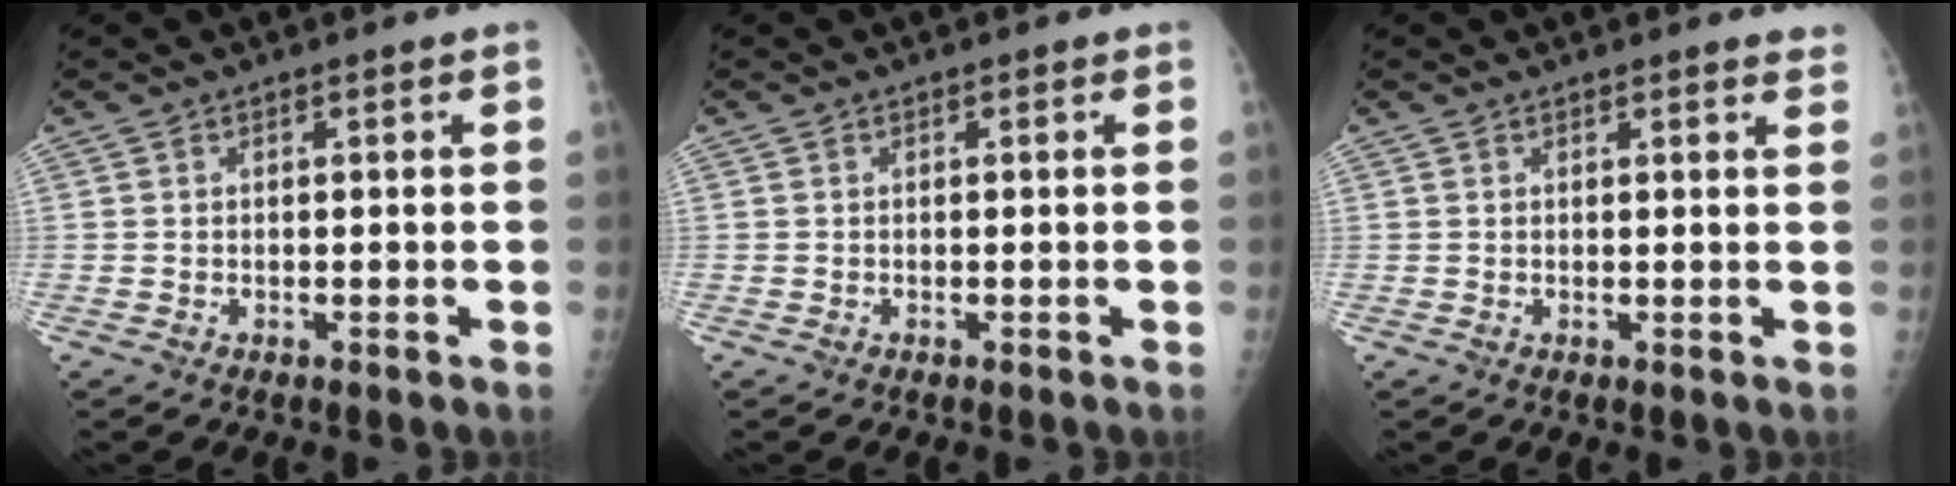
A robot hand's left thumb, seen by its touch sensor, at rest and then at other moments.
{"total": 0.0}
{"total": 2.2, "force": [2.0, 0.2, 0.7], "torque": [-0.004, -0.010, 0.016]}